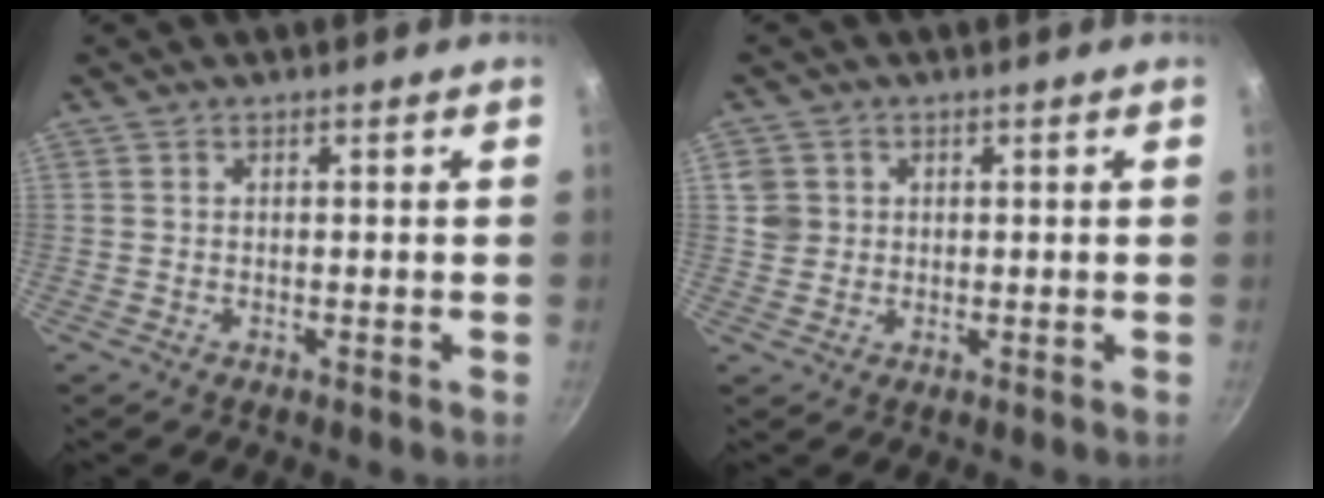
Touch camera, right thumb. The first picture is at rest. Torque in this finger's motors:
{"motor_torque": [0.22, 0.18, 0.74, 0.27, 0.02]}